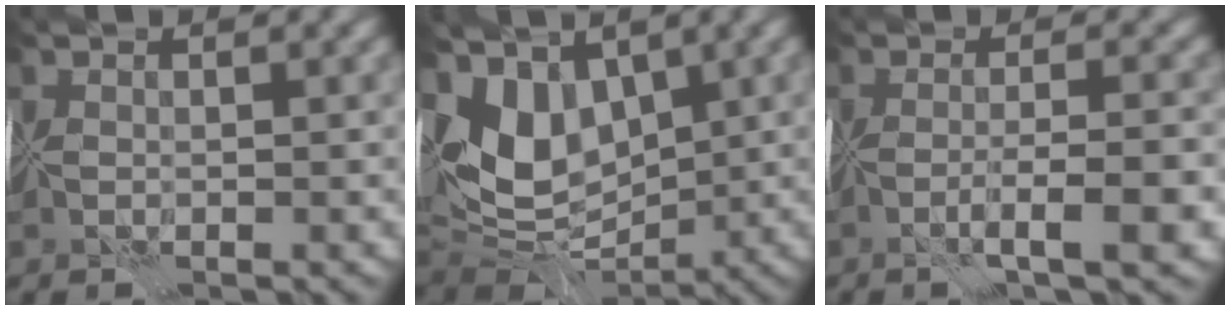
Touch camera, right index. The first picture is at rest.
{"total": 8.9, "force": [2.3, 5.8, 6.3], "torque": [-0.110, -0.007, 0.044]}
{"total": 3.6, "force": [-1.9, -0.7, 2.9], "torque": [-0.043, -0.004, -0.034]}